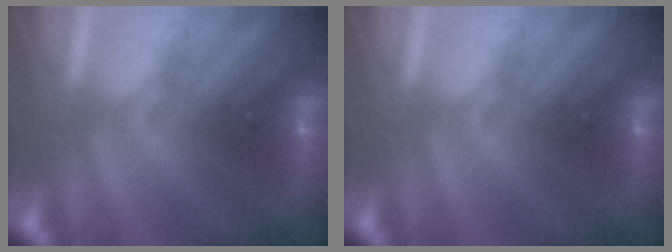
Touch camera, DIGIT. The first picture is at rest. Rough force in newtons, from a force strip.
{"total": 0.0}